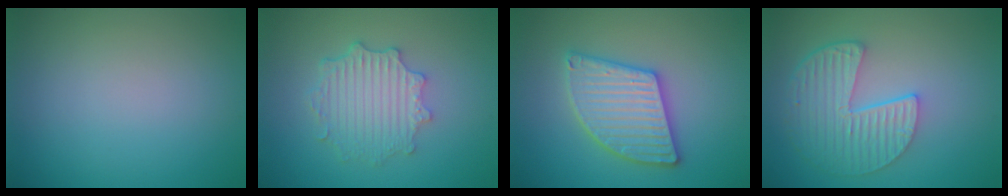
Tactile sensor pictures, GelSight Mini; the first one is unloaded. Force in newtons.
{"total": 4.3, "press": 3.5, "slide": 2.4}
{"total": 5.5, "press": 5.5, "slide": 0.5}
{"total": 5.7, "press": 4.4, "slide": 3.7}